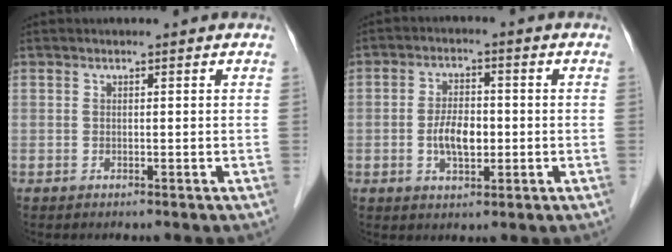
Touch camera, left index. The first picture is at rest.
{"total": 5.5, "force": [-1.1, 2.7, 4.7], "torque": [-0.094, 0.002, -0.018]}